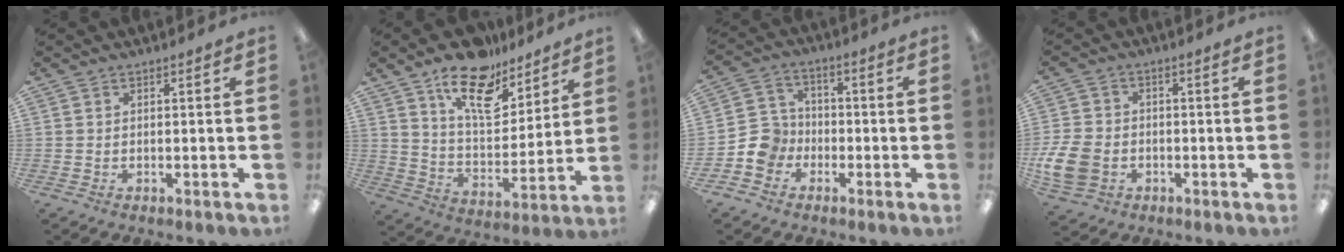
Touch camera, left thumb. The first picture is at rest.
{"total": 17.4, "force": [12.1, 8.5, 9.3], "torque": [-0.144, -0.069, 0.210]}
{"total": 7.3, "force": [-3.1, 6.3, 2.0], "torque": [-0.051, 0.028, -0.055]}
{"total": 9.4, "force": [-2.8, 7.1, 5.5], "torque": [-0.133, 0.009, -0.047]}